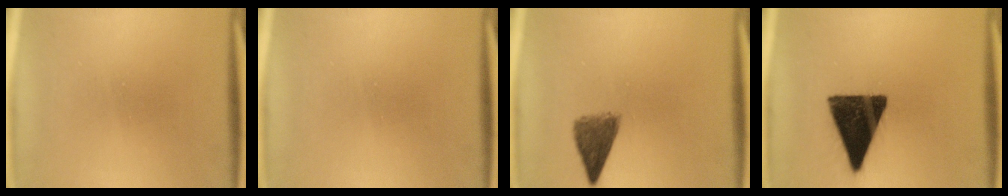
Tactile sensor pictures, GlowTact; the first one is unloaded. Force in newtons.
{"total": 0.0}
{"total": 5.0}
{"total": 15.4}